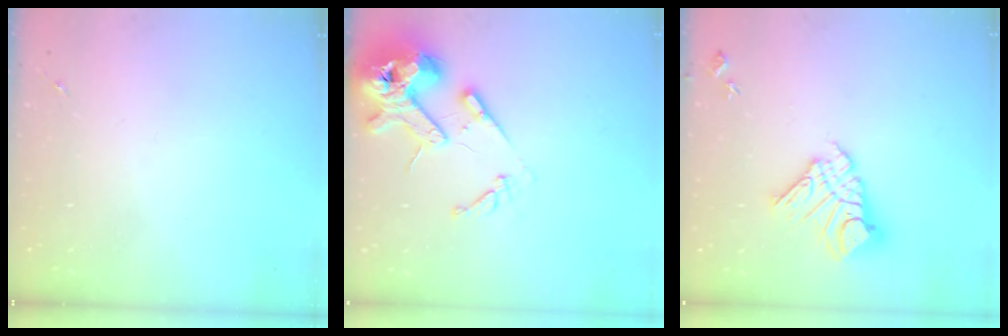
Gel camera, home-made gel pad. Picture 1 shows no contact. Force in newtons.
{"total": 16.3, "press": 16.2, "slide": 2.3}
{"total": 14.1, "press": 14.1, "slide": 1.4}